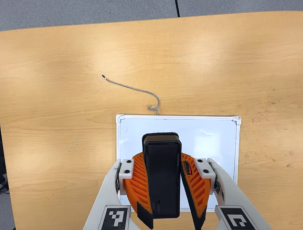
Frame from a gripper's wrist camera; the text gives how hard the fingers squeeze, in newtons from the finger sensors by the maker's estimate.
{"total": 11.3, "left": 10.3, "right": 12.3}